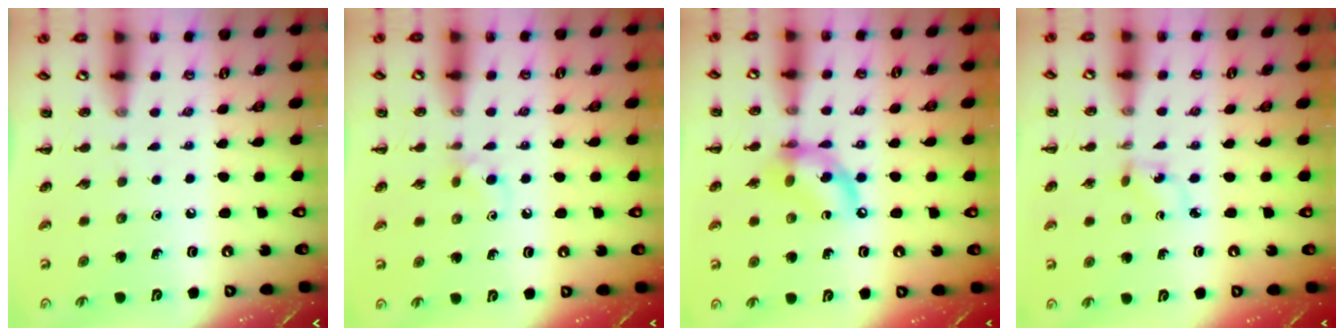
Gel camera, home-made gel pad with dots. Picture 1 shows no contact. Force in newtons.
{"total": 4.8, "press": 4.6, "slide": 1.5}
{"total": 11.7, "press": 11.5, "slide": 2.3}
{"total": 2.5, "press": 2.3, "slide": 1.0}